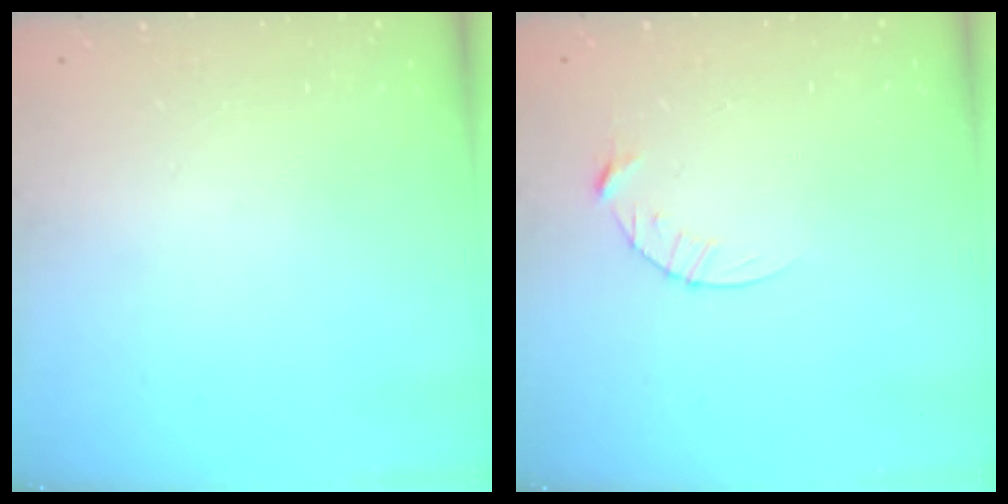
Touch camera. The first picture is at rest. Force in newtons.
{"total": 4.1, "press": 4.1, "slide": 0.5}